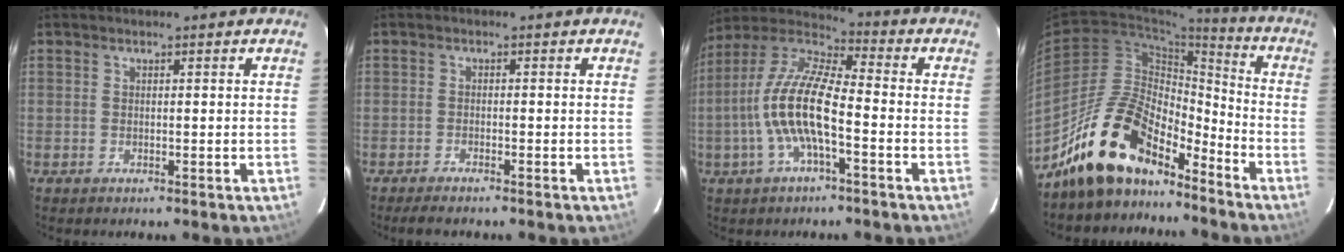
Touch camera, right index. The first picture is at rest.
{"total": 3.2, "force": [-2.9, 0.3, 1.4], "torque": [-0.036, -0.010, -0.053]}
{"total": 13.5, "force": [-3.5, 3.8, 12.4], "torque": [-0.251, 0.003, -0.072]}
{"total": 16.8, "force": [-13.6, 6.6, 7.4], "torque": [-0.140, 0.024, -0.240]}